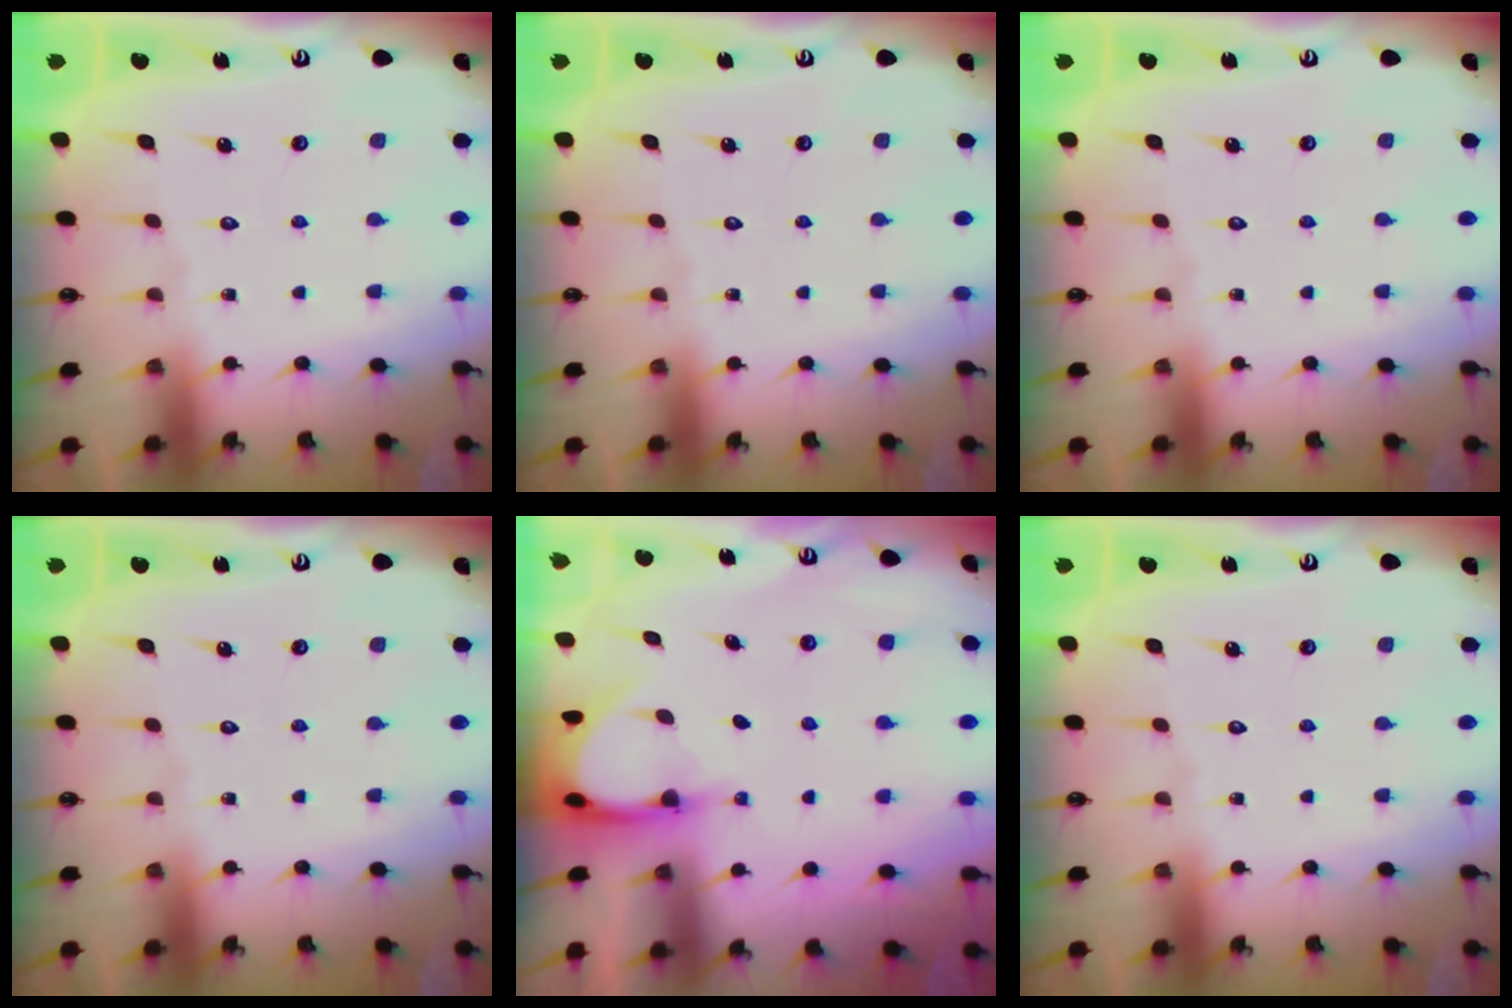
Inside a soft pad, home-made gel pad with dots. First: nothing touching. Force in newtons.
{"total": 0.0}
{"total": 0.0}
{"total": 0.0}
{"total": 3.8, "press": 3.7, "slide": 0.3}
{"total": 0.0}